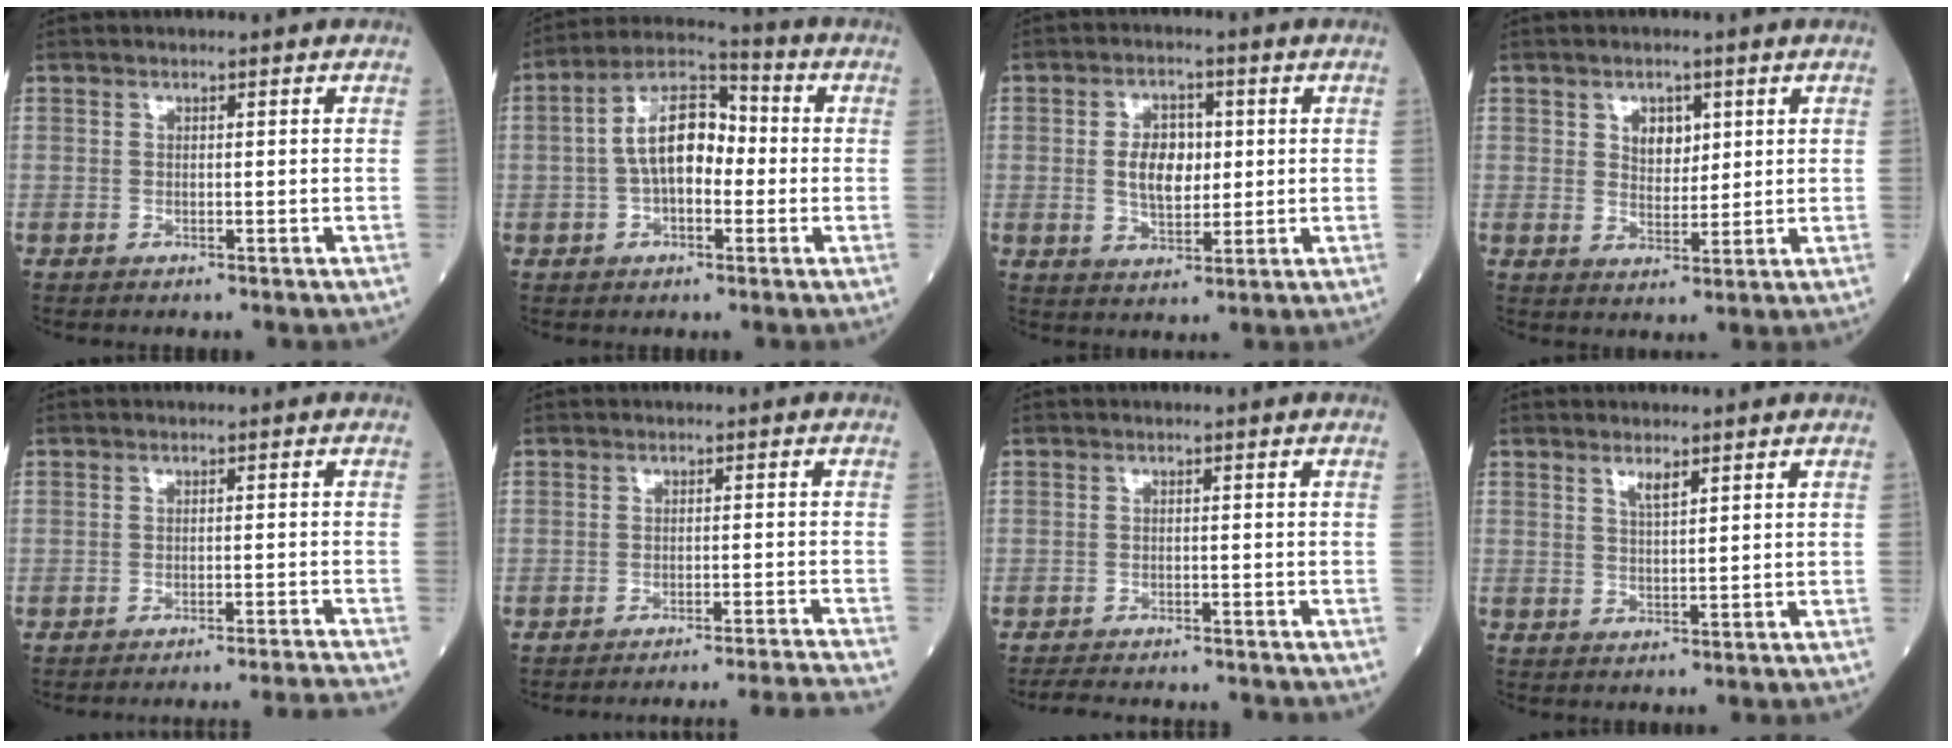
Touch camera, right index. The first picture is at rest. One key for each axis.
{"total": 10.2, "fx": -0.3, "fy": 5.0, "fz": 8.8, "tx": -0.172, "ty": 0.034, "tz": -0.011}
{"total": 6.5, "fx": 0.8, "fy": 3.8, "fz": 5.2, "tx": -0.096, "ty": 0.008, "tz": 0.018}
{"total": 4.4, "fx": 1.8, "fy": 3.1, "fz": 2.6, "tx": -0.037, "ty": 0.005, "tz": 0.032}
{"total": 9.7, "fx": -9.0, "fy": -3.3, "fz": 1.2, "tx": 0.009, "ty": -0.025, "tz": -0.111}
{"total": 12.0, "fx": -11.2, "fy": -3.8, "fz": 1.8, "tx": 0.004, "ty": -0.028, "tz": -0.142}
{"total": 7.2, "fx": -6.8, "fy": 1.2, "fz": 1.9, "tx": -0.031, "ty": -0.010, "tz": -0.097}
{"total": 2.1, "fx": 1.4, "fy": 0.3, "fz": 1.5, "tx": -0.030, "ty": -0.002, "tz": 0.027}